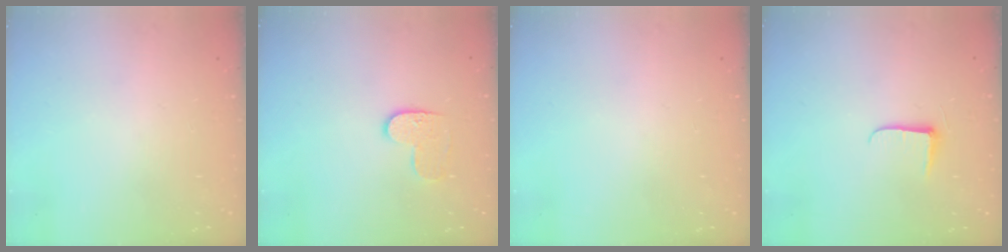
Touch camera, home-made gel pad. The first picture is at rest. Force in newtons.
{"total": 6.8, "press": 6.8, "slide": 0.1}
{"total": 0.0}
{"total": 5.8, "press": 5.8, "slide": 0.9}